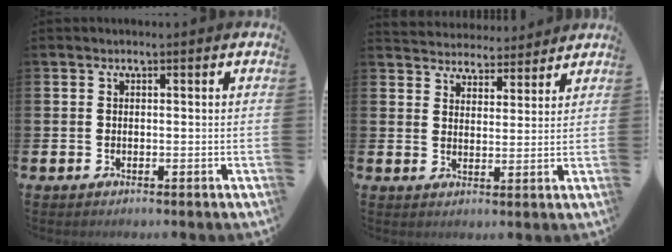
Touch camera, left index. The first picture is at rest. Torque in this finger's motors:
{"motor_torque": [0.42, -0.50, -0.01, 0.05]}